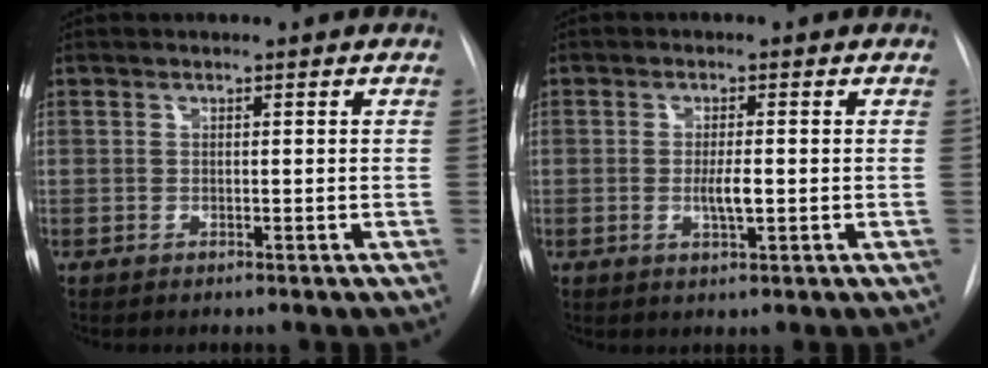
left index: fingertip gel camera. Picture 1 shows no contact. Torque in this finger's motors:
{"motor_torque": [0.83, -0.13, 0.33, 0.09]}